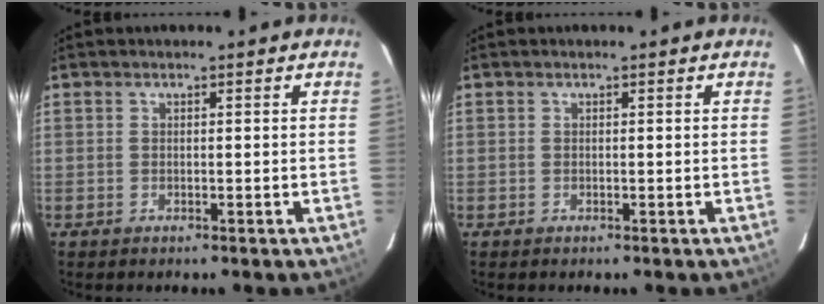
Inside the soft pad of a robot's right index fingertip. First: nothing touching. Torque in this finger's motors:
{"motor_torque": [0.00, 0.00, 0.00, 0.00]}